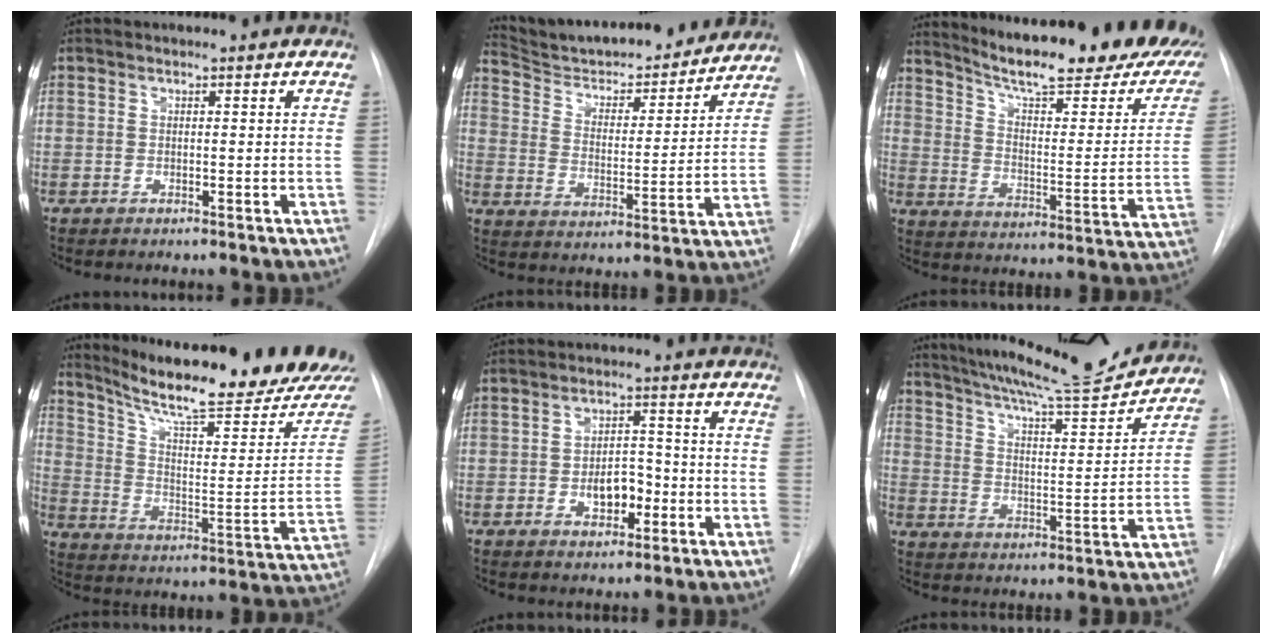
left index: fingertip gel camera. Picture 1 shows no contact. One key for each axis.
{"total": 20.8, "fx": 19.5, "fy": 3.9, "fz": 6.4, "tx": -0.091, "ty": -0.010, "tz": 0.282}
{"total": 27.6, "fx": 22.5, "fy": 4.0, "fz": 15.5, "tx": -0.227, "ty": -0.061, "tz": 0.291}
{"total": 24.5, "fx": 21.1, "fy": 1.2, "fz": 12.5, "tx": -0.192, "ty": -0.072, "tz": 0.291}
{"total": 5.1, "fx": -1.7, "fy": 3.0, "fz": 3.8, "tx": -0.057, "ty": 0.010, "tz": -0.024}
{"total": 17.9, "fx": 16.7, "fy": 0.6, "fz": 6.4, "tx": -0.110, "ty": -0.031, "tz": 0.243}